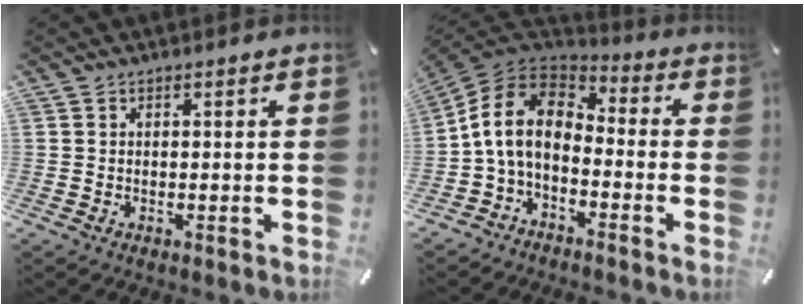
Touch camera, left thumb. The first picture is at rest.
{"total": 11.7, "force": [-2.2, 7.7, 8.5], "torque": [-0.192, 0.017, -0.047]}